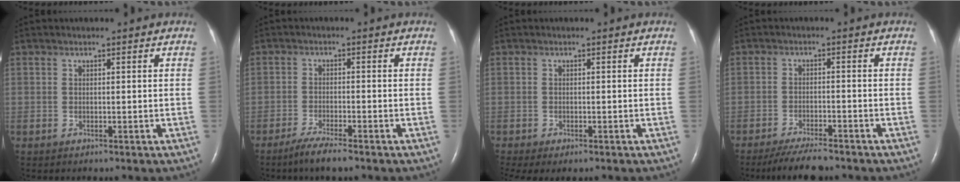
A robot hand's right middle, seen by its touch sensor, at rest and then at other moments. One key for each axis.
{"total": 4.1, "fx": -3.1, "fy": 0.3, "fz": 2.6, "tx": -0.057, "ty": -0.008, "tz": -0.057}
{"total": 4.1, "fx": -2.9, "fy": 1.4, "fz": 2.4, "tx": -0.036, "ty": -0.013, "tz": -0.043}
{"total": 6.7, "fx": -5.8, "fy": 1.0, "fz": 3.1, "tx": -0.054, "ty": -0.017, "tz": -0.098}